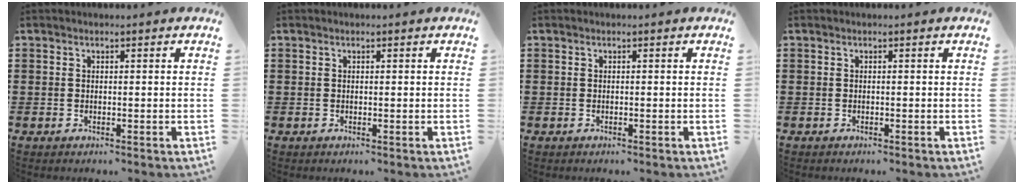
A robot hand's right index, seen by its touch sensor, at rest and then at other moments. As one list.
[{"total": 0.0}, {"total": 0.0}, {"total": 0.0}]